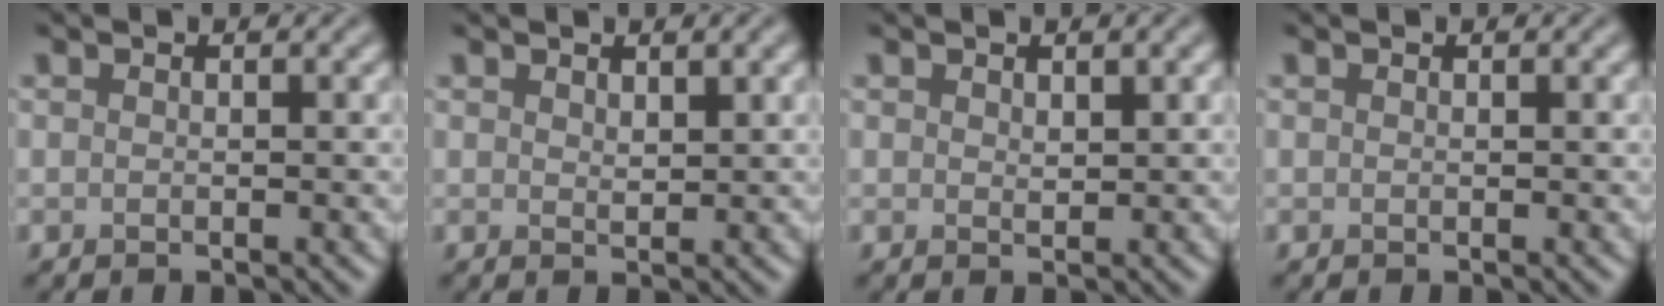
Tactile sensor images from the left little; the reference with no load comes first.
{"total": 1.4, "force": [1.0, 0.5, 0.8], "torque": [-0.016, -0.003, 0.020]}
{"total": 1.2, "force": [0.7, 0.5, 0.8], "torque": [-0.015, -0.003, 0.014]}
{"total": 0.0}